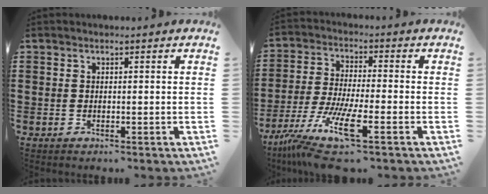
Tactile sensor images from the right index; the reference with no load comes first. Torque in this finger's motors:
{"motor_torque": [-0.08, -0.30, -0.04, 0.00]}